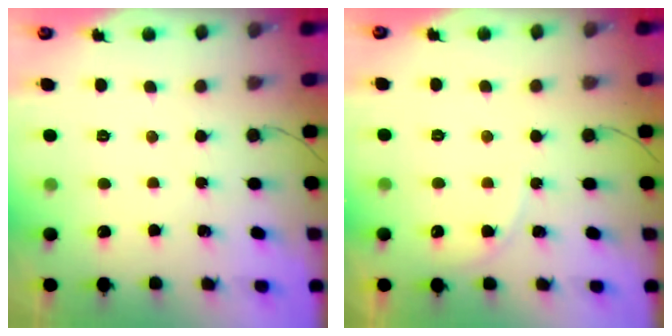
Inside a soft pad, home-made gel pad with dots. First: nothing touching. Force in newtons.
{"total": 4.9, "press": 4.9, "slide": 0.5}